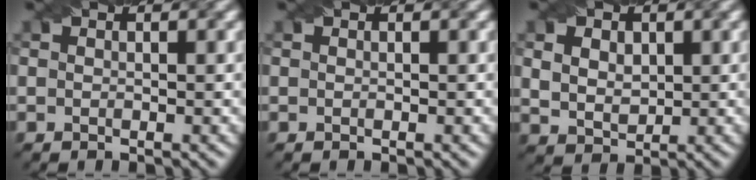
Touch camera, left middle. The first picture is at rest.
{"total": 0.0}
{"total": 4.2, "force": [1.6, 3.0, 2.4], "torque": [-0.058, 0.015, 0.024]}